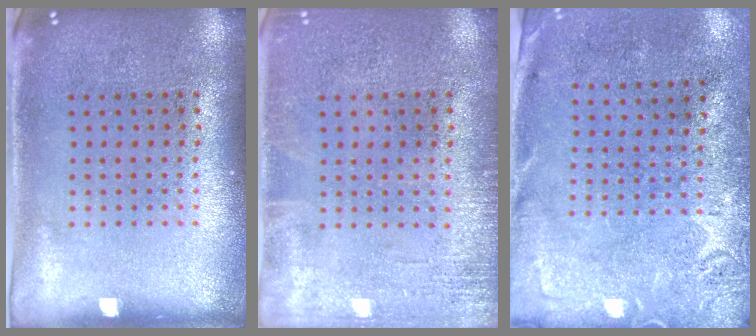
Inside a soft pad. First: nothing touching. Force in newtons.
{"total": 1.7, "press": 1.7, "slide": 0.3}
{"total": 2.7, "press": 2.2, "slide": 1.7}